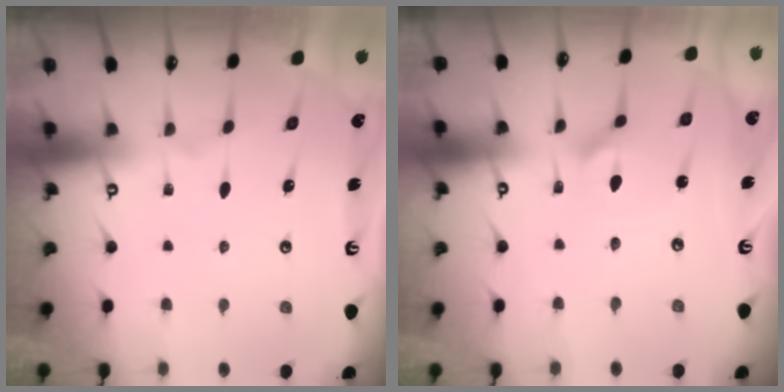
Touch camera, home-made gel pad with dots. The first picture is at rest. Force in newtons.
{"total": 3.8, "press": 3.7, "slide": 0.4}